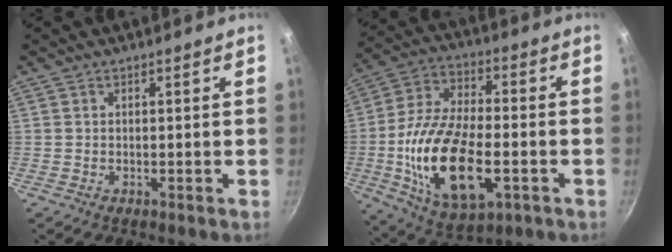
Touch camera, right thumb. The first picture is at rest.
{"total": 21.9, "force": [-4.9, 10.9, 18.4], "torque": [-0.342, 0.017, -0.083]}